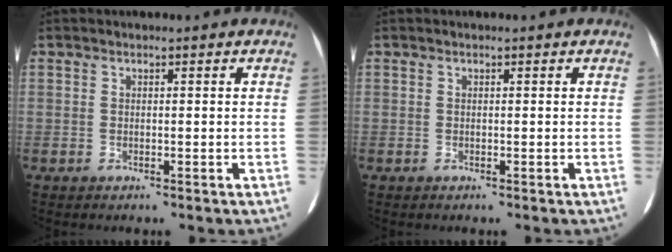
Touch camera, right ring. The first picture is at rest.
{"total": 0.0}